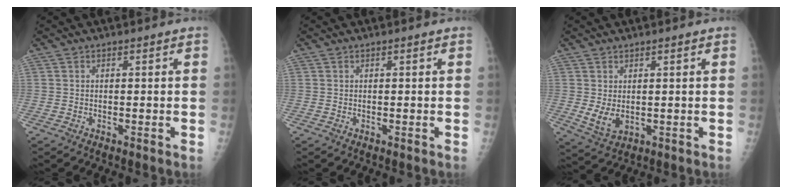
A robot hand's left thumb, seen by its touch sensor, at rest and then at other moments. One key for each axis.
{"total": 0.0}
{"total": 4.7, "fx": 0.6, "fy": 2.7, "fz": 3.8, "tx": -0.063, "ty": -0.010, "tz": 0.022}